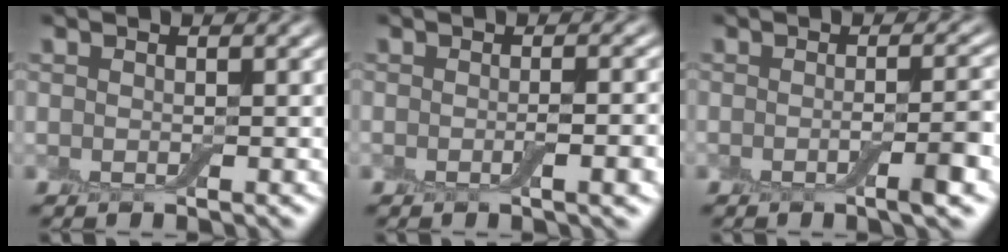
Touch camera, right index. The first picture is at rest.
{"total": 3.0, "force": [-0.7, 0.7, 2.8], "torque": [-0.036, 0.001, -0.014]}
{"total": 3.9, "force": [-1.1, 0.8, 3.7], "torque": [-0.051, 0.005, -0.025]}